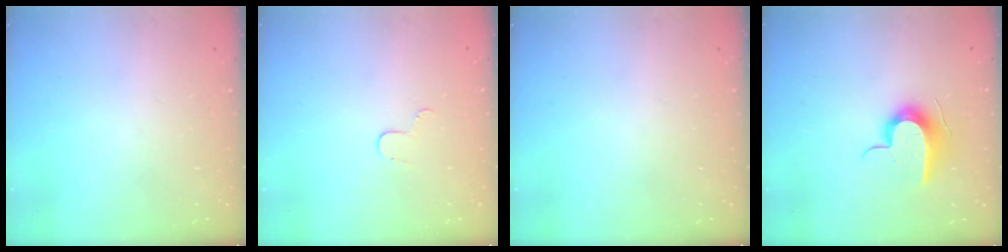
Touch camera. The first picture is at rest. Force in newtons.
{"total": 3.5, "press": 3.5, "slide": 0.4}
{"total": 0.0}
{"total": 10.6, "press": 10.5, "slide": 1.3}